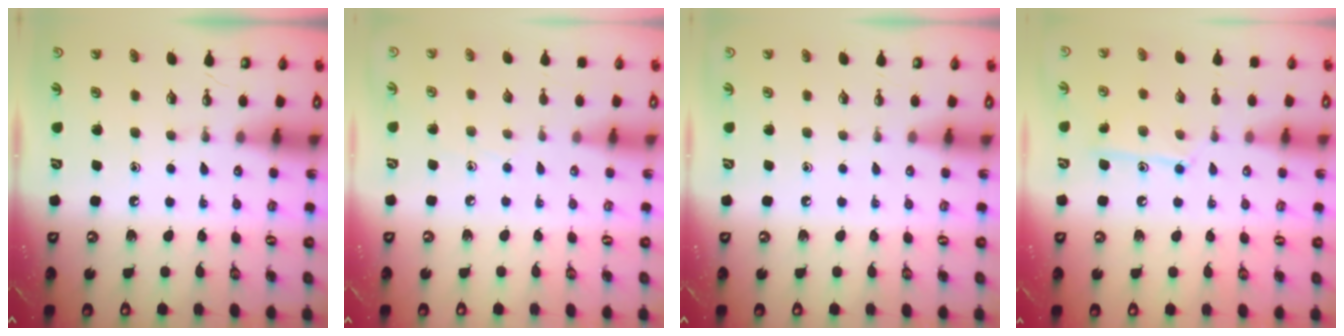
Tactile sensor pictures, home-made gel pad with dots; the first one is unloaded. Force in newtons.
{"total": 3.4, "press": 3.4, "slide": 0.3}
{"total": 0.0}
{"total": 10.1, "press": 10.1, "slide": 0.8}